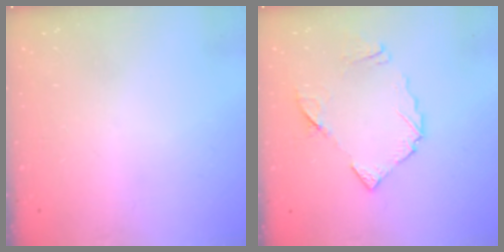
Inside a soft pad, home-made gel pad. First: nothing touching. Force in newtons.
{"total": 9.6, "press": 9.5, "slide": 1.0}